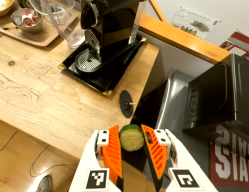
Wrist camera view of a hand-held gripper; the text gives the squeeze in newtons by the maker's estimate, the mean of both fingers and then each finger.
{"total": 9.8, "left": 9.9, "right": 9.7}